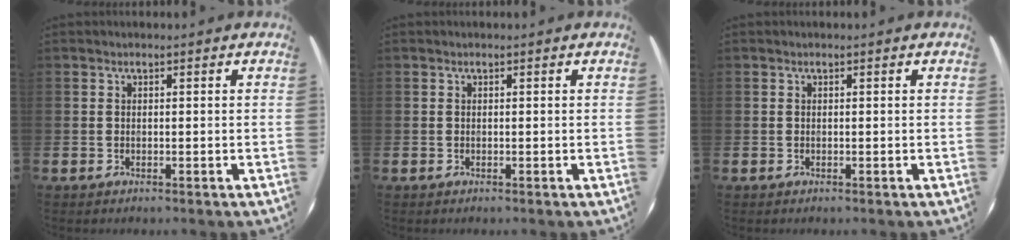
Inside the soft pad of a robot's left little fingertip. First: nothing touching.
{"total": 0.0}
{"total": 0.0}